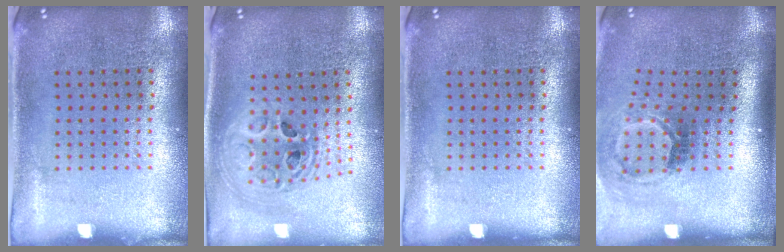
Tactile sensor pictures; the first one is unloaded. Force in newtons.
{"total": 2.1, "press": 1.7, "slide": 1.2}
{"total": 0.0}
{"total": 1.8, "press": 1.2, "slide": 1.4}